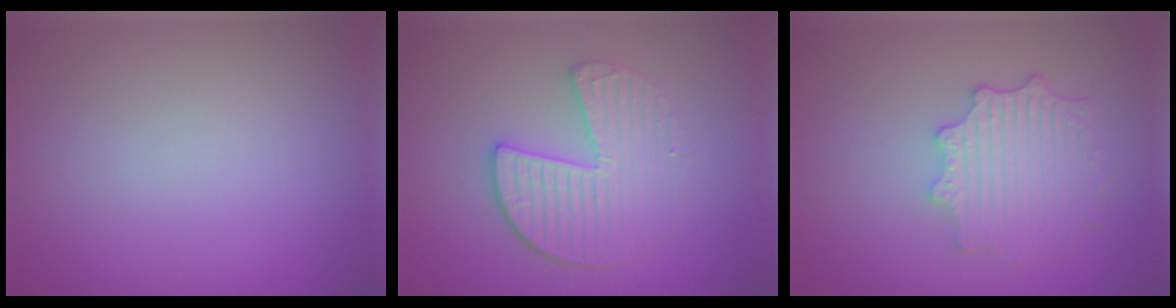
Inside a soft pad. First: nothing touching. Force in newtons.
{"total": 4.0, "press": 3.5, "slide": 1.8}
{"total": 4.5, "press": 3.7, "slide": 2.5}